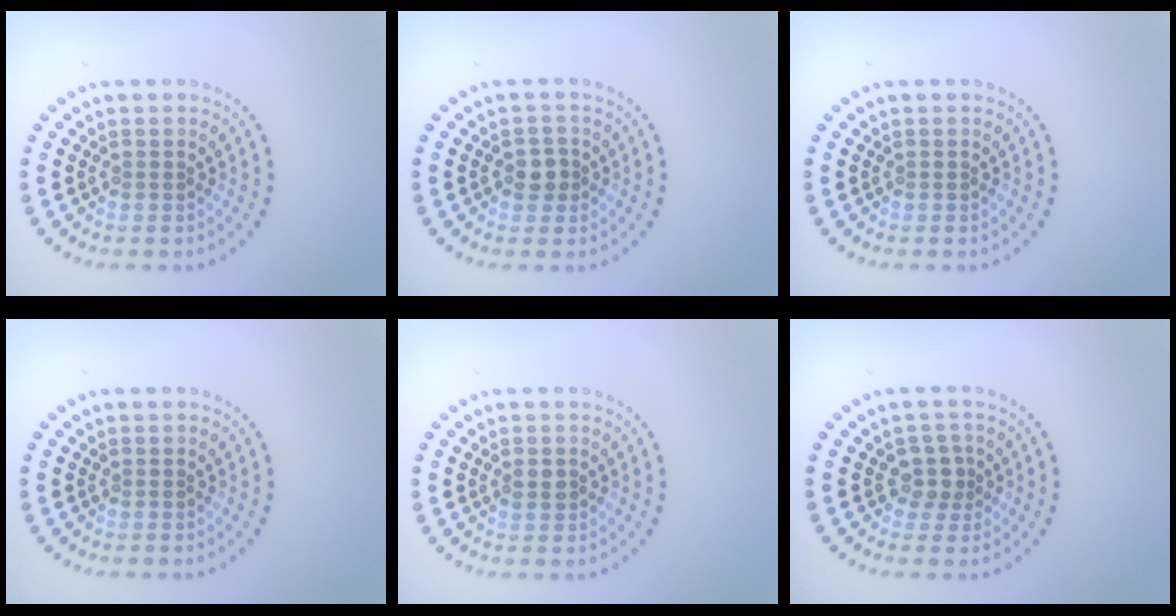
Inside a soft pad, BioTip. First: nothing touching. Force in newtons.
{"total": 1.8, "press": 1.7, "slide": 0.6}
{"total": 0.0}
{"total": 0.0}
{"total": 1.2, "press": 1.2, "slide": 0.1}
{"total": 1.9, "press": 1.6, "slide": 1.1}